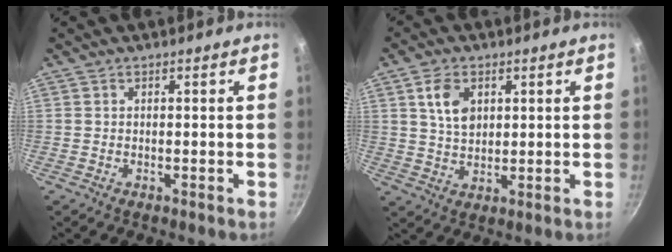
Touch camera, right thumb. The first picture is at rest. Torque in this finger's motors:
{"motor_torque": [-1.02, 0.58, 0.07, 0.45, 0.20]}